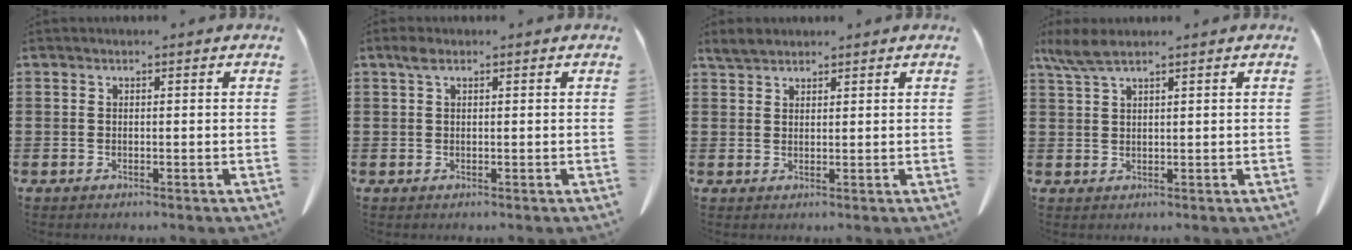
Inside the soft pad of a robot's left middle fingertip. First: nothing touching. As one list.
[{"total": 1.5, "force": [0.6, 0.6, 1.2], "torque": [-0.027, 0.003, 0.012]}, {"total": 2.5, "force": [2.3, 0.7, 0.8], "torque": [-0.022, 0.004, 0.046]}, {"total": 4.0, "force": [2.8, 0.6, 2.8], "torque": [-0.069, -0.002, 0.052]}]